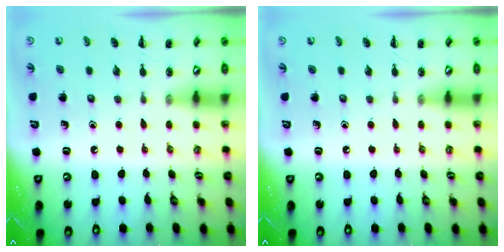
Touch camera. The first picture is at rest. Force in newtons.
{"total": 0.0}